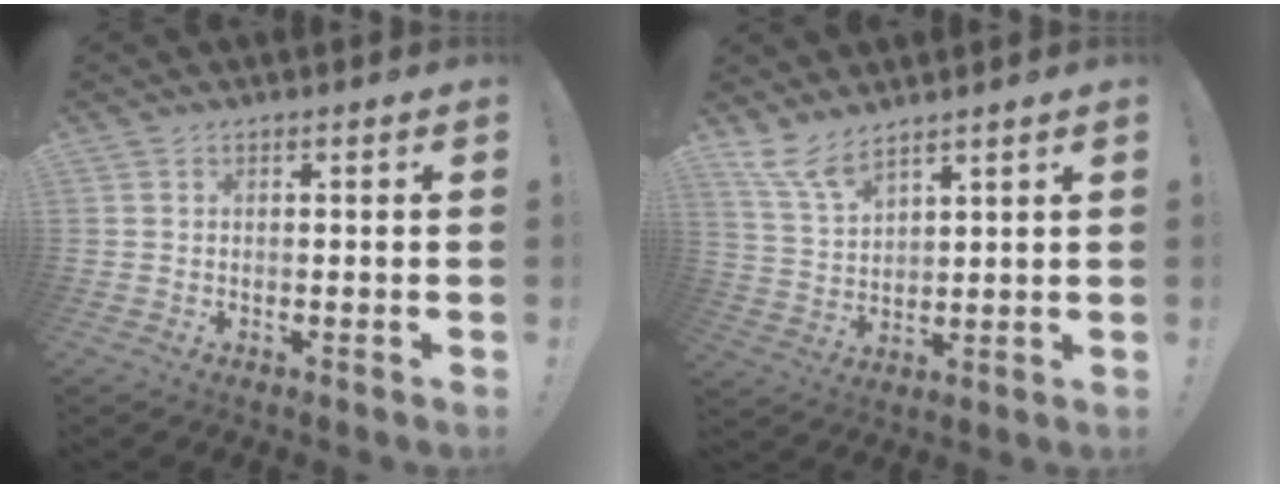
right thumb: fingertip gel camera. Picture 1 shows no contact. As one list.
[{"total": 8.4, "force": [6.8, 2.2, 4.4], "torque": [-0.098, -0.038, 0.132]}]